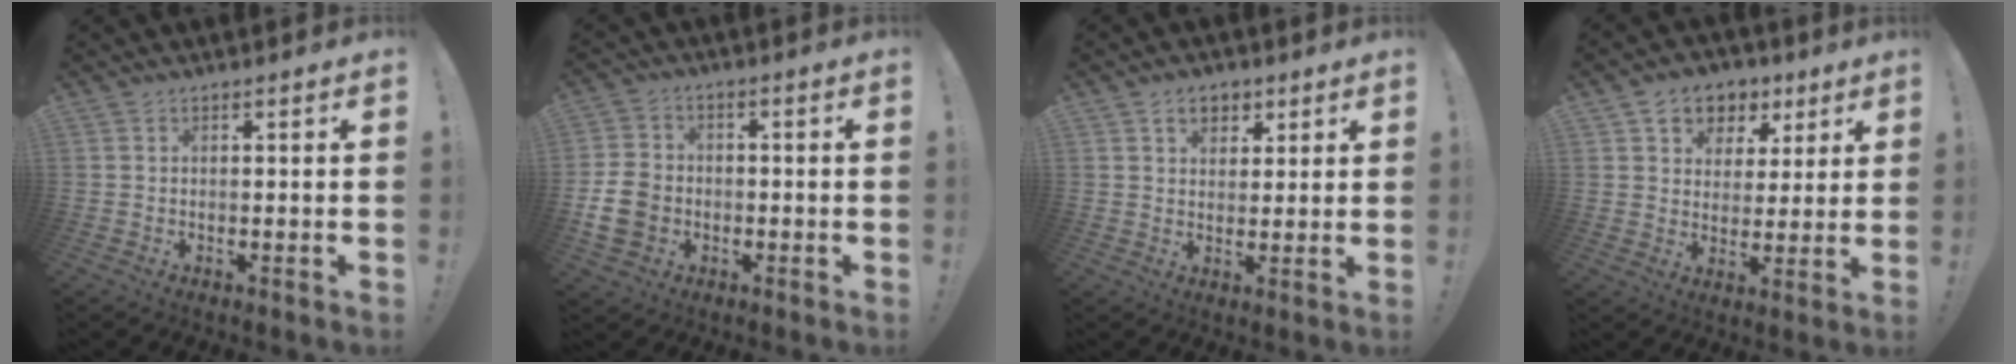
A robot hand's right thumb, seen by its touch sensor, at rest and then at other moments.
{"total": 10.4, "force": [-2.6, 8.3, 5.5], "torque": [-0.101, 0.021, -0.048]}
{"total": 5.9, "force": [2.9, 4.5, 2.5], "torque": [-0.032, -0.007, 0.053]}
{"total": 7.6, "force": [3.6, 6.5, 1.5], "torque": [-0.027, -0.018, 0.073]}